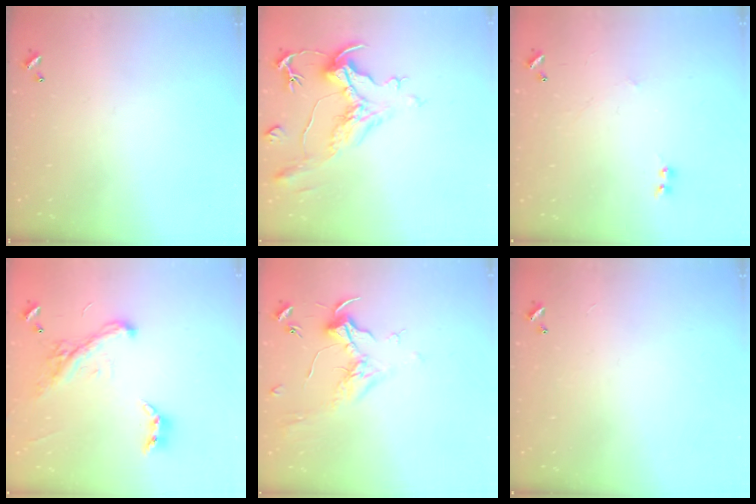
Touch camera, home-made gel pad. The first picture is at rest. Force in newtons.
{"total": 1.6, "press": 0.0, "slide": 1.6}
{"total": 1.2, "press": 1.2, "slide": 0.3}
{"total": 2.2, "press": 2.2, "slide": 0.1}
{"total": 2.0, "press": 1.8, "slide": 0.7}
{"total": 2.6, "press": 2.6, "slide": 0.3}